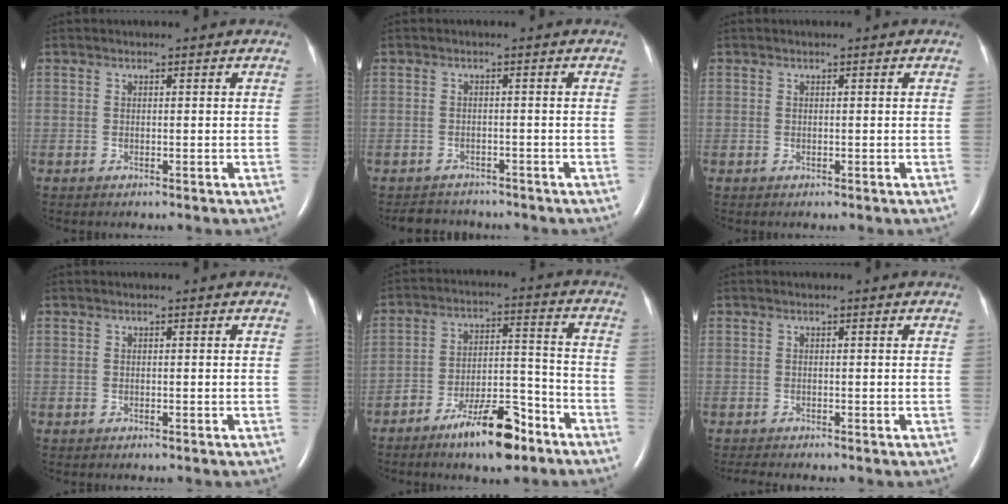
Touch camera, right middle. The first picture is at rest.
{"total": 3.9, "force": [-3.7, 1.3, 0.0], "torque": [-0.004, -0.004, -0.054]}
{"total": 0.0}
{"total": 0.0}
{"total": 11.6, "force": [-8.0, 3.1, 7.8], "torque": [-0.126, 0.010, -0.134]}
{"total": 1.3, "force": [-1.2, -0.3, 0.3], "torque": [-0.011, -0.006, -0.023]}